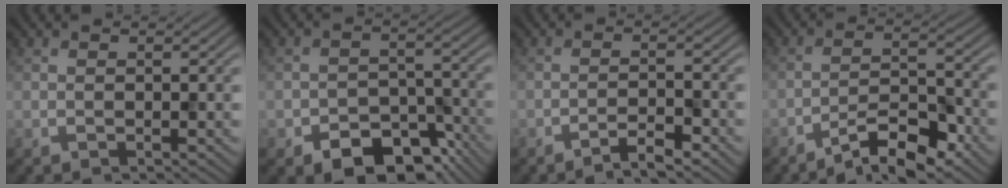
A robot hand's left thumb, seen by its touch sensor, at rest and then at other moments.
{"total": 8.0, "force": [-5.2, 4.6, 3.9], "torque": [-0.055, -0.019, -0.085]}
{"total": 3.0, "force": [-2.5, 0.3, 1.7], "torque": [-0.028, 0.007, -0.050]}
{"total": 7.1, "force": [-5.4, 1.7, 4.3], "torque": [-0.071, 0.009, -0.100]}